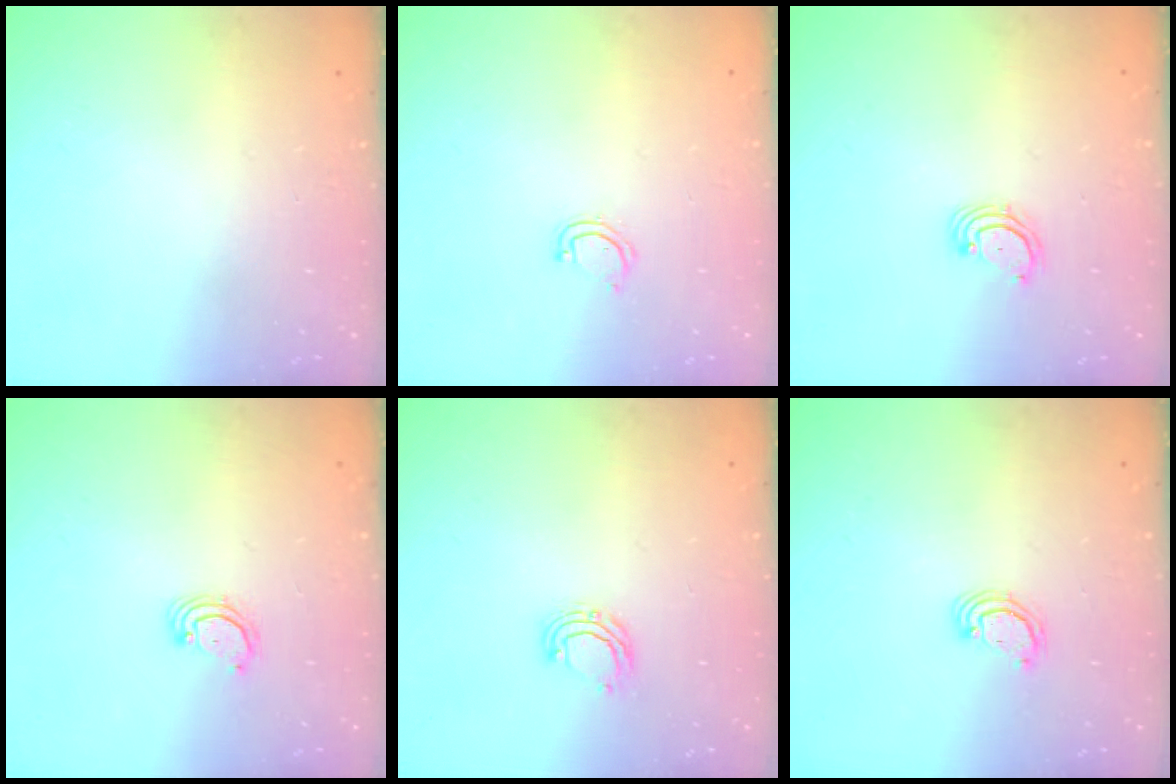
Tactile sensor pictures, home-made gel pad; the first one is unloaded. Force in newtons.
{"total": 4.3, "press": 4.3, "slide": 0.4}
{"total": 2.6, "press": 2.6, "slide": 0.3}
{"total": 2.8, "press": 2.8, "slide": 0.2}
{"total": 5.6, "press": 5.6, "slide": 1.0}
{"total": 2.6, "press": 2.5, "slide": 0.3}